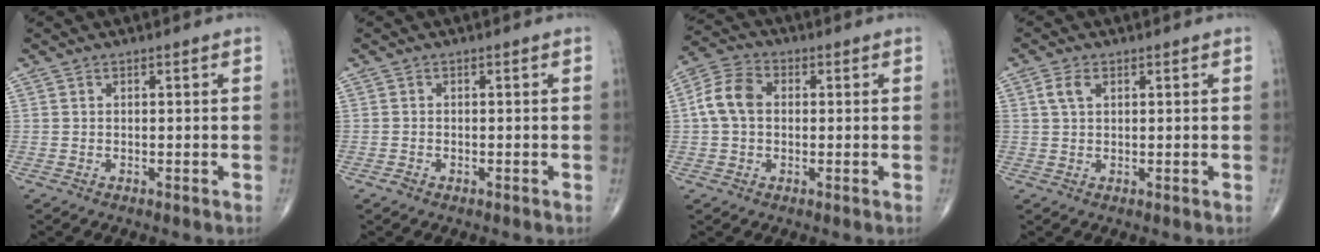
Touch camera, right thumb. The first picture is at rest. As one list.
[{"total": 0.8, "force": [-0.5, 0.5, 0.3], "torque": [-0.008, 0.003, -0.011]}, {"total": 7.5, "force": [0.5, 5.5, 5.2], "torque": [-0.099, 0.023, 0.001]}, {"total": 2.9, "force": [1.0, 1.7, 2.1], "torque": [-0.046, 0.008, 0.022]}]